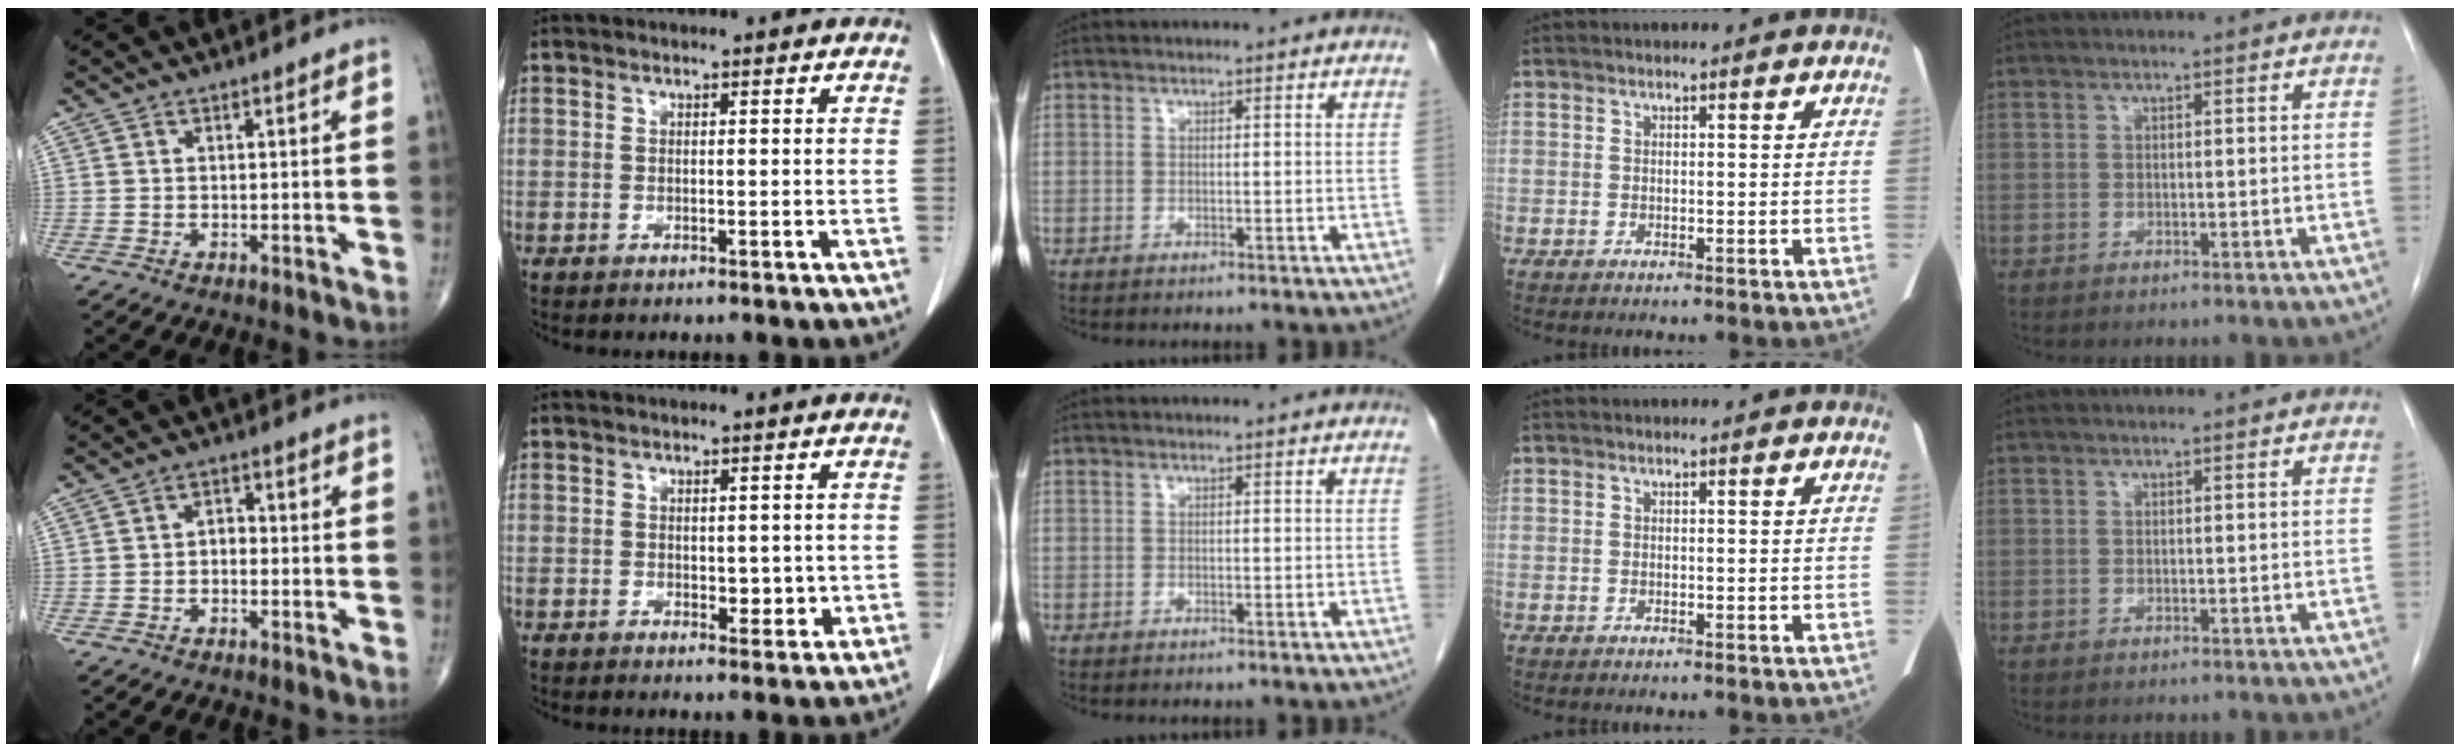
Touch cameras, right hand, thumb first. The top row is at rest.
{"thumb": {"total": 2.4, "force": [-0.5, 1.7, 1.7], "torque": [-0.013, 0.013, -0.018]}, "index": {"total": 3.0, "force": [-0.1, 1.8, 2.4], "torque": [-0.025, -0.005, 0.006]}}